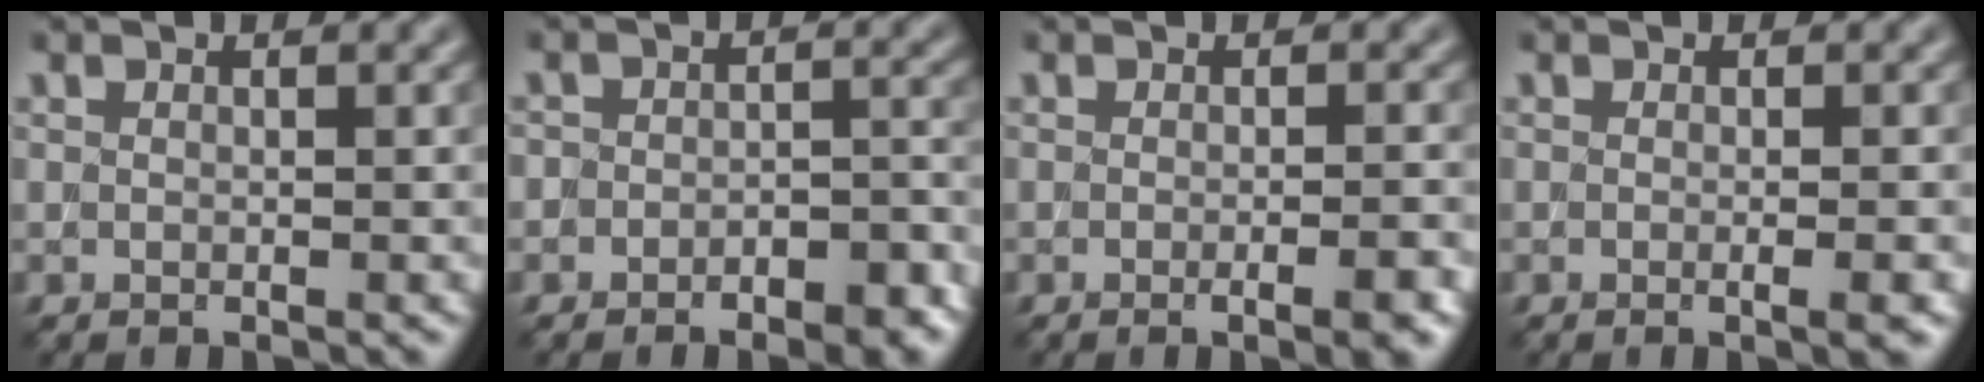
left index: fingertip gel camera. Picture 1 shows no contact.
{"total": 4.4, "force": [-3.1, 2.1, 2.4], "torque": [-0.024, 0.009, -0.043]}
{"total": 3.5, "force": [-1.0, 1.2, 3.2], "torque": [-0.018, 0.007, -0.013]}
{"total": 2.9, "force": [-0.2, 1.3, 2.6], "torque": [-0.001, 0.006, -0.015]}